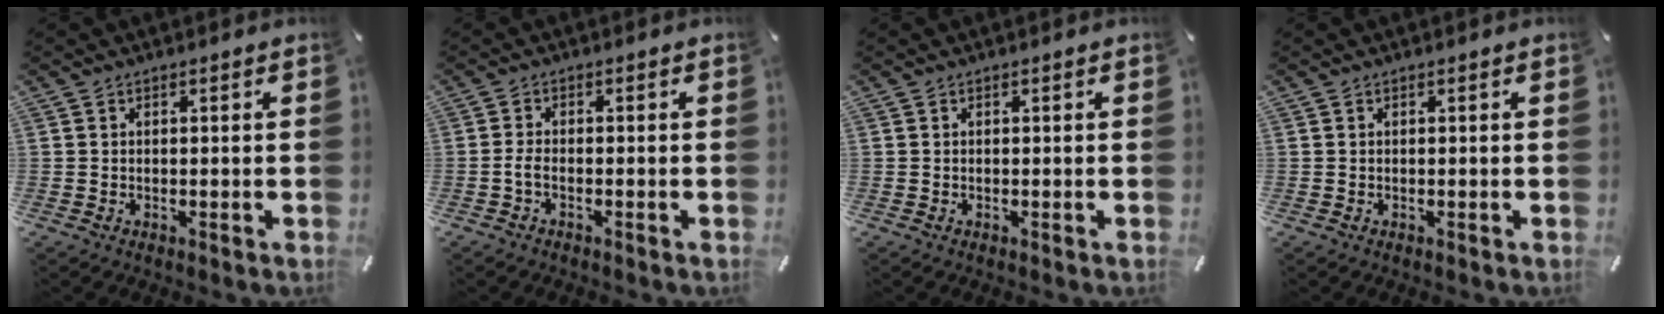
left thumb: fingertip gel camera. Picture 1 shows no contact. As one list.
[{"total": 2.2, "force": [-1.0, 0.8, 1.8], "torque": [-0.039, 0.003, -0.021]}, {"total": 0.0}, {"total": 0.0}]